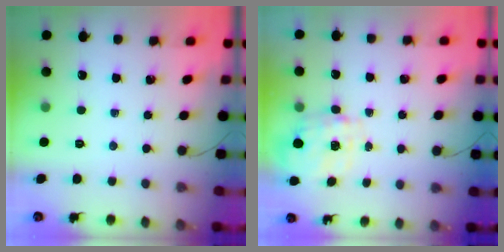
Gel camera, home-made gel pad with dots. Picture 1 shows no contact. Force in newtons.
{"total": 3.8, "press": 3.7, "slide": 0.7}